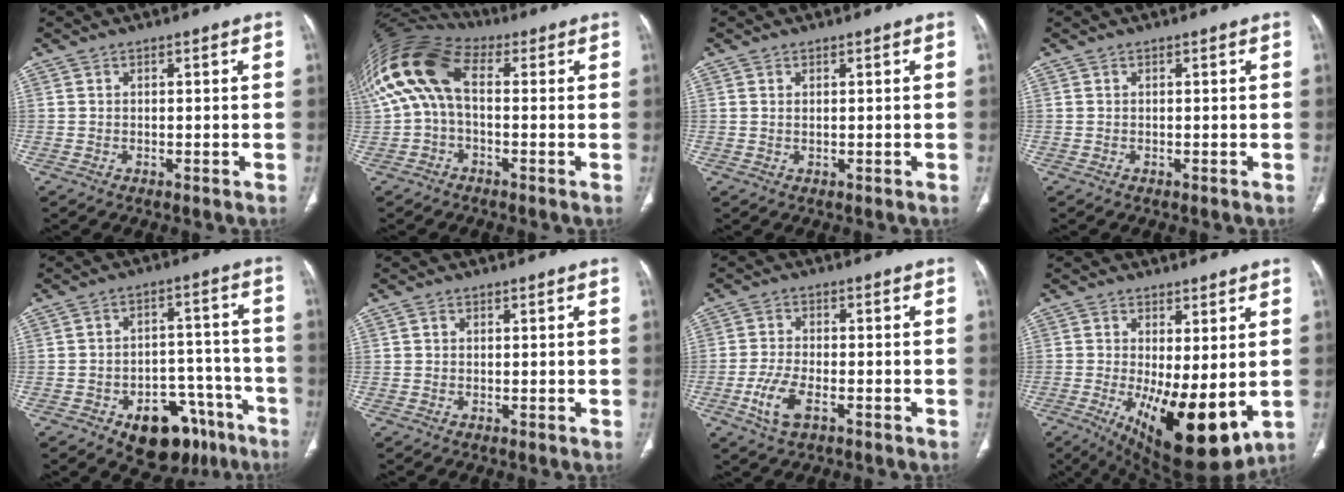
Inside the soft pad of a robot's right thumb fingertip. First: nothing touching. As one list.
[{"total": 14.5, "force": [1.7, 8.4, 11.7], "torque": [-0.250, 0.046, 0.022]}, {"total": 0.6, "force": [0.3, 0.2, 0.4], "torque": [-0.011, 0.001, 0.007]}, {"total": 0.0}, {"total": 15.5, "force": [-8.9, 9.3, 8.5], "torque": [-0.067, 0.071, -0.118]}, {"total": 0.7, "force": [0.2, 0.6, 0.2], "torque": [0.000, 0.001, 0.003]}, {"total": 6.4, "force": [-2.8, 3.0, 5.0], "torque": [-0.110, 0.009, -0.052]}, {"total": 15.5, "force": [-2.6, 5.9, 14.1], "torque": [-0.223, -0.034, -0.018]}]